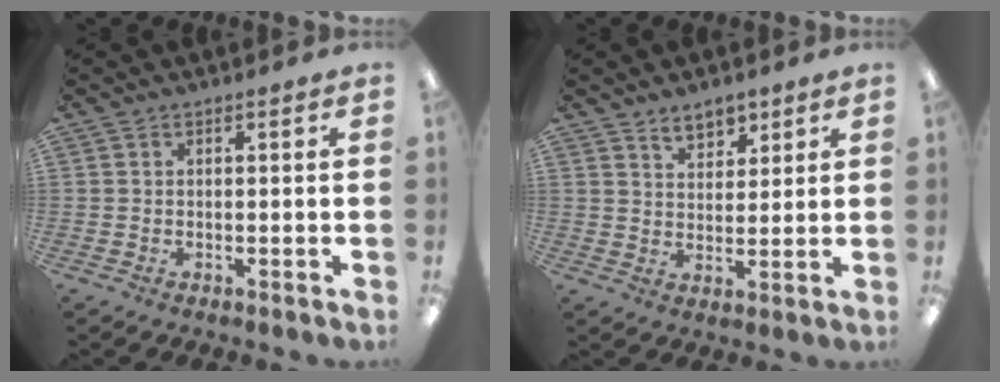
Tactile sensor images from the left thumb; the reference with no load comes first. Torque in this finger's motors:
{"motor_torque": [0.69, 0.35, 1.05, -0.47, -0.02]}